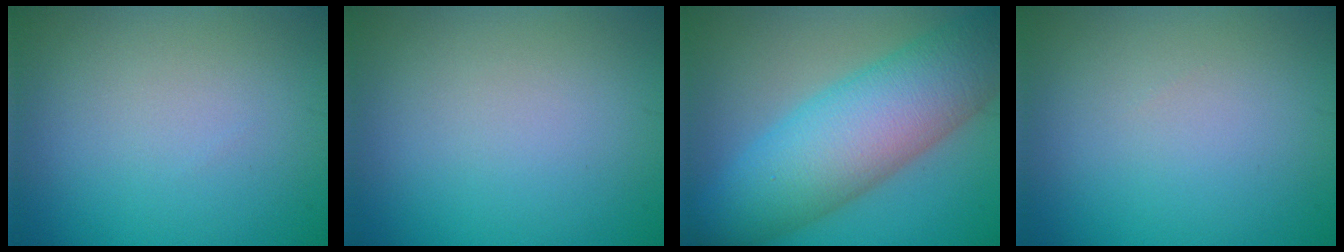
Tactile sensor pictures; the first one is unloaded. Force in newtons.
{"total": 0.0}
{"total": 10.9, "press": 10.9, "slide": 0.3}
{"total": 0.0}